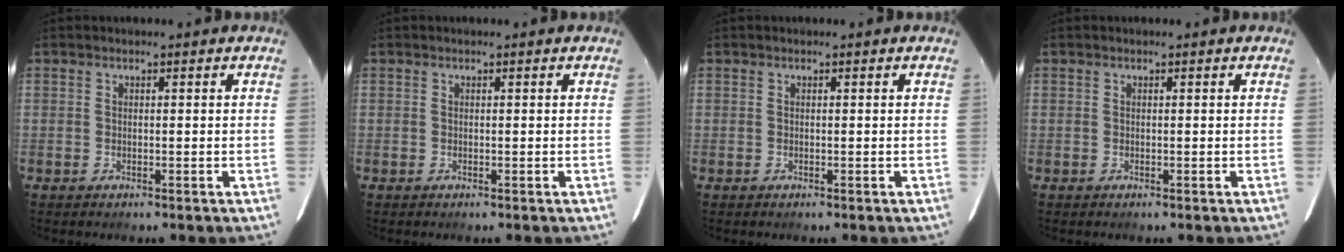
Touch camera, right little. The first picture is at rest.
{"total": 0.0}
{"total": 0.0}
{"total": 0.0}